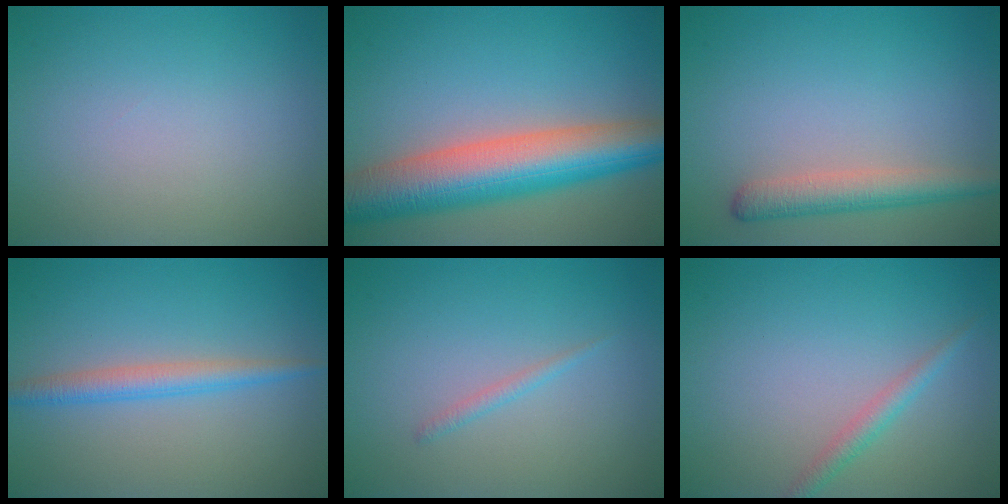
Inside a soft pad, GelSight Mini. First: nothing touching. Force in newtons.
{"total": 10.0, "press": 10.0, "slide": 0.3}
{"total": 3.3, "press": 3.3, "slide": 0.1}
{"total": 2.6, "press": 2.6, "slide": 0.0}
{"total": 0.8, "press": 0.8, "slide": 0.0}
{"total": 1.6, "press": 1.6, "slide": 0.0}